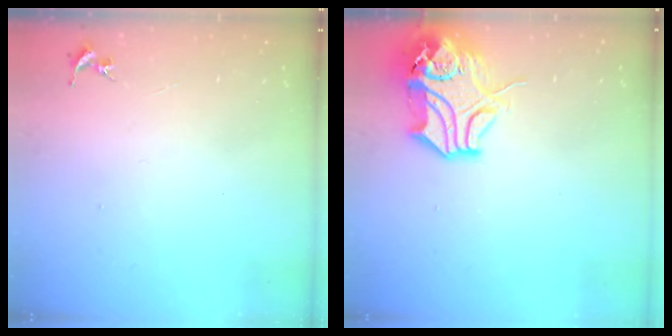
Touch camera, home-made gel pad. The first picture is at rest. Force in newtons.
{"total": 15.3, "press": 15.1, "slide": 2.3}